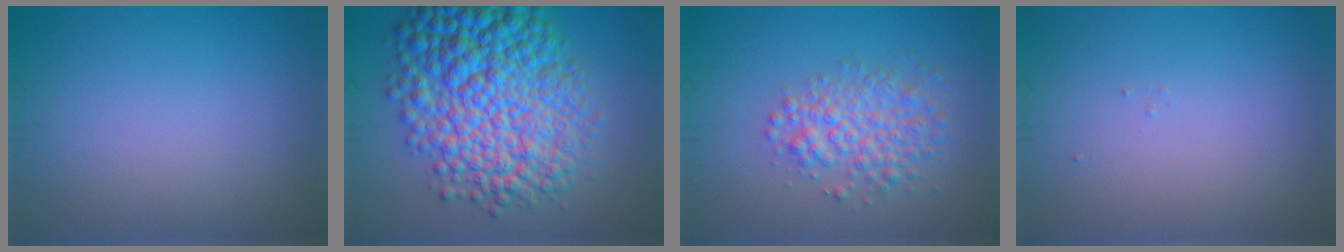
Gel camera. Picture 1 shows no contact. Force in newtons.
{"total": 12.5, "press": 12.5, "slide": 0.2}
{"total": 3.7, "press": 3.7, "slide": 0.1}
{"total": 0.0}